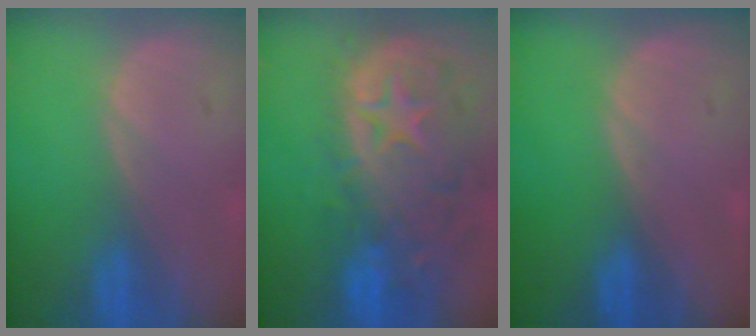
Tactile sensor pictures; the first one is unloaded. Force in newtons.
{"total": 13.7, "press": 11.3, "slide": 7.8}
{"total": 0.0}